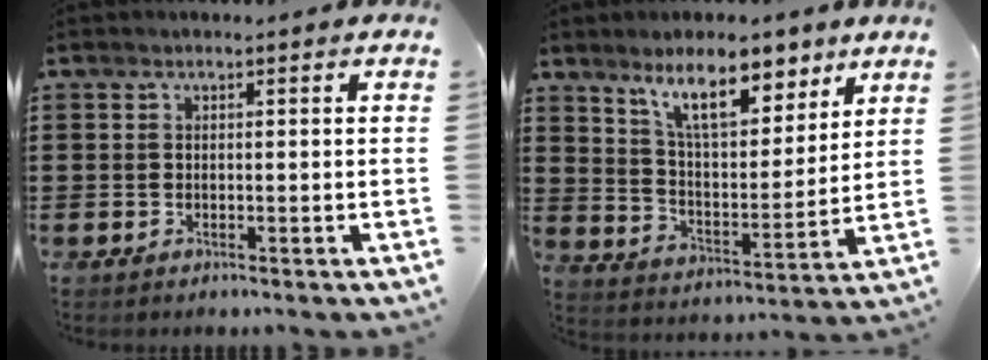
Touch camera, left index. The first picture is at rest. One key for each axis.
{"total": 11.6, "fx": 8.4, "fy": 3.8, "fz": 7.1, "tx": -0.128, "ty": -0.029, "tz": 0.146}